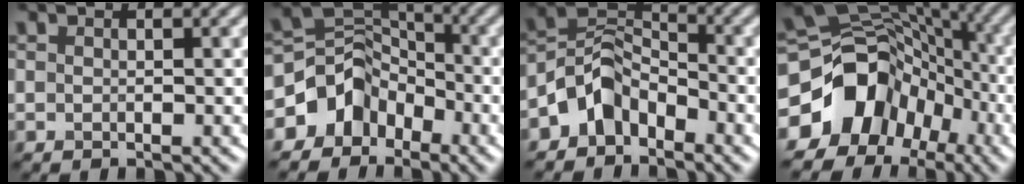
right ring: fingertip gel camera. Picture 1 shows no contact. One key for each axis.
{"total": 5.3, "fx": -2.9, "fy": 4.1, "fz": 1.6, "tx": -0.013, "ty": 0.007, "tz": -0.064}
{"total": 4.3, "fx": -2.9, "fy": 2.7, "fz": 1.8, "tx": -0.026, "ty": 0.011, "tz": -0.065}
{"total": 10.7, "fx": -4.3, "fy": 8.6, "fz": 4.7, "tx": -0.083, "ty": 0.002, "tz": -0.081}